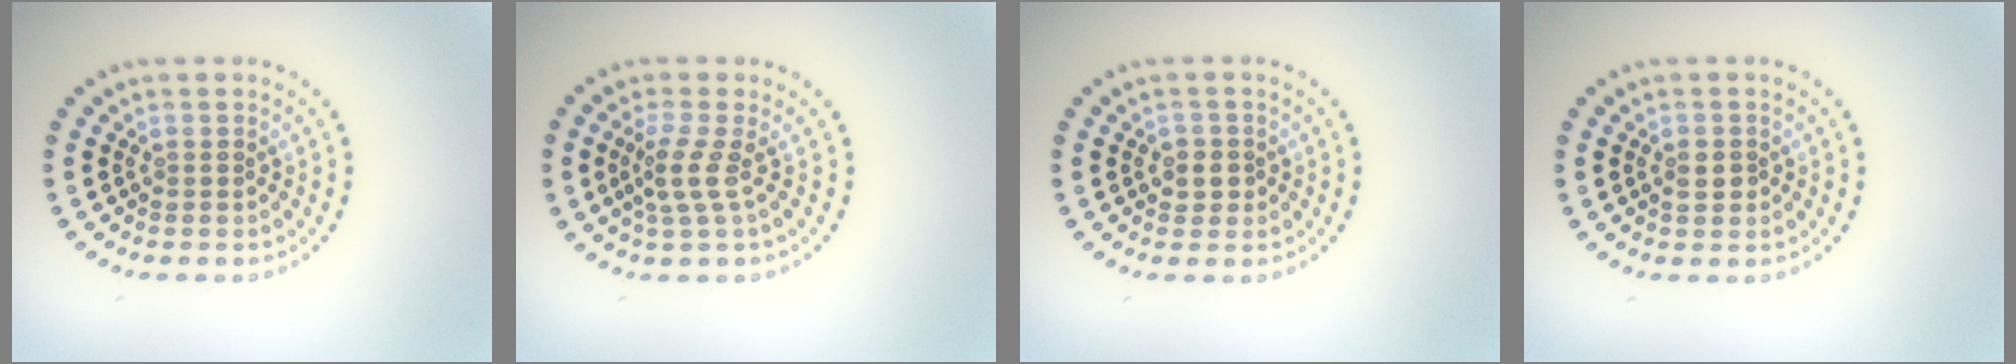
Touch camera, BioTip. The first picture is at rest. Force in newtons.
{"total": 2.3, "press": 1.5, "slide": 1.7}
{"total": 1.5, "press": 1.4, "slide": 0.6}
{"total": 1.3, "press": 1.3, "slide": 0.2}